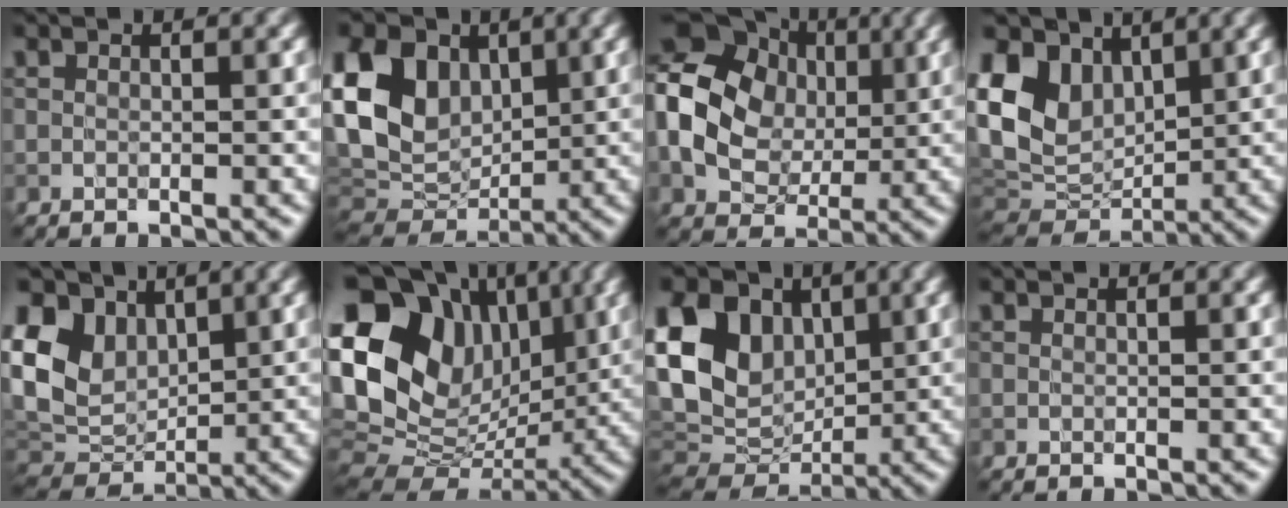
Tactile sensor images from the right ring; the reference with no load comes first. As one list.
[{"total": 12.0, "force": [3.3, 8.9, 7.2], "torque": [-0.169, 0.030, 0.072]}, {"total": 15.3, "force": [3.2, 12.8, 7.7], "torque": [-0.184, 0.036, 0.053]}, {"total": 9.1, "force": [3.4, 6.6, 5.2], "torque": [-0.138, 0.010, 0.079]}, {"total": 8.2, "force": [3.0, 6.2, 4.5], "torque": [-0.122, 0.012, 0.070]}, {"total": 16.1, "force": [4.6, 11.8, 9.8], "torque": [-0.201, 0.031, 0.098]}, {"total": 13.5, "force": [3.7, 10.1, 8.2], "torque": [-0.183, 0.035, 0.081]}, {"total": 0.0}]